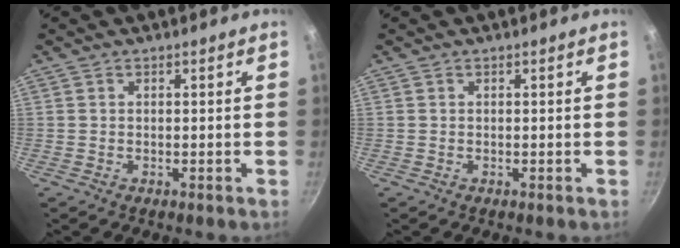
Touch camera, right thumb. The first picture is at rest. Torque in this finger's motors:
{"motor_torque": [-0.12, 0.10, 0.00, -0.02, 0.01]}